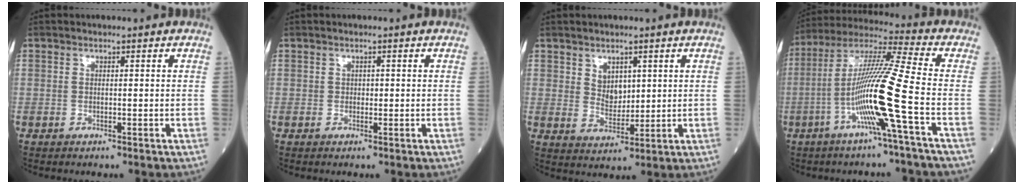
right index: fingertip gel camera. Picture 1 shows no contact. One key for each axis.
{"total": 0.6, "fx": 0.0, "fy": 0.5, "fz": 0.3, "tx": -0.002, "ty": 0.002, "tz": -0.001}
{"total": 4.1, "fx": 1.6, "fy": 2.6, "fz": 2.7, "tx": -0.049, "ty": -0.002, "tz": 0.038}
{"total": 14.3, "fx": -4.3, "fy": -2.0, "fz": 13.5, "tx": -0.260, "ty": 0.000, "tz": -0.091}